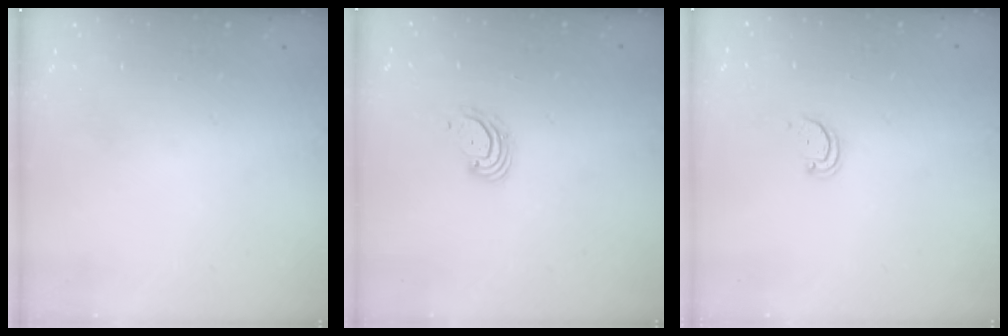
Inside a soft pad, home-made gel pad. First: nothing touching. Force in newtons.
{"total": 2.9, "press": 2.9, "slide": 0.1}
{"total": 2.2, "press": 2.2, "slide": 0.4}